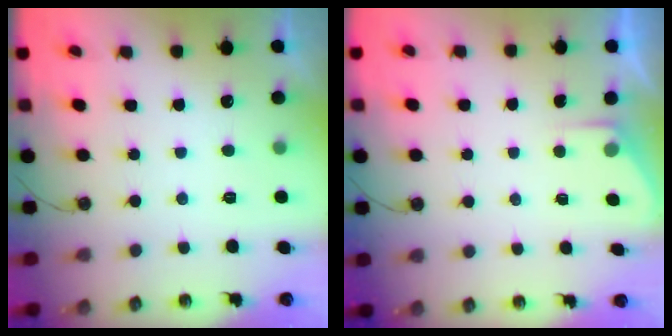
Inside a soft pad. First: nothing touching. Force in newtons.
{"total": 2.4, "press": 2.4, "slide": 0.4}